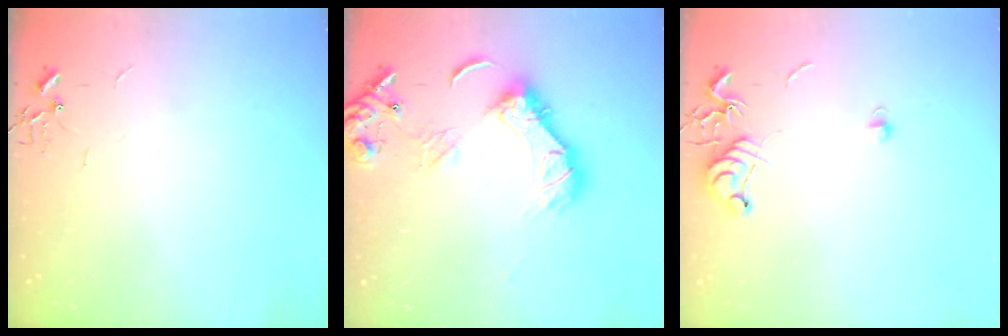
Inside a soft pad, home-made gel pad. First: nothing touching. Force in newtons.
{"total": 14.3, "press": 14.3, "slide": 1.6}
{"total": 7.8, "press": 7.7, "slide": 1.0}